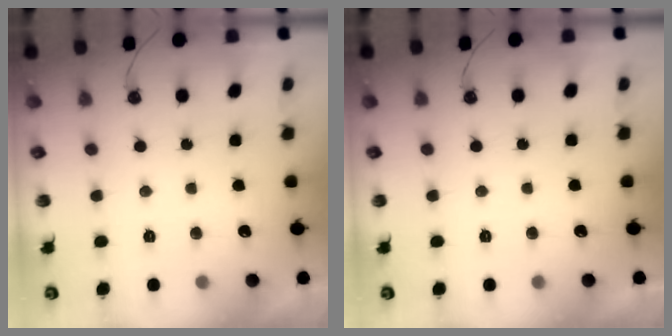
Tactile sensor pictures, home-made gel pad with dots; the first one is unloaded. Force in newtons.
{"total": 0.0}